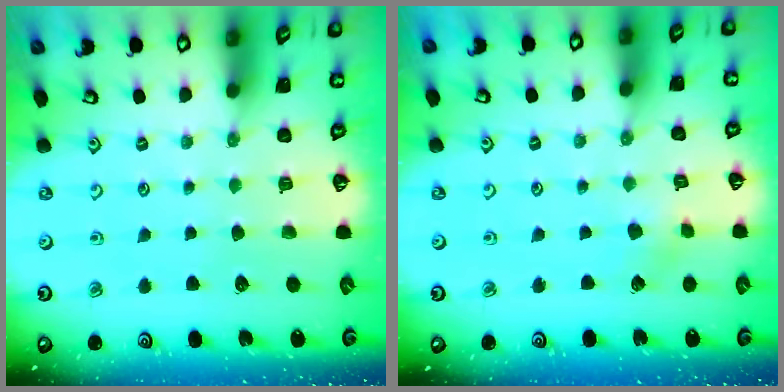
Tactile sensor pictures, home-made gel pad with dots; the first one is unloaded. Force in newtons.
{"total": 2.9, "press": 2.9, "slide": 0.3}